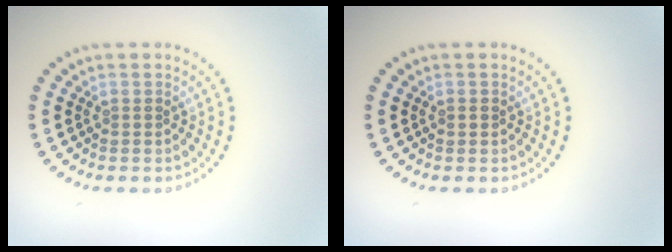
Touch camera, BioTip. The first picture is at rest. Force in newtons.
{"total": 0.7, "press": 0.7, "slide": 0.2}